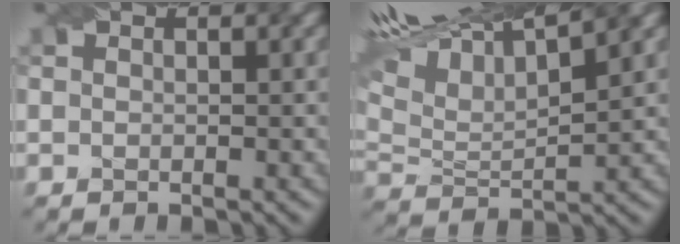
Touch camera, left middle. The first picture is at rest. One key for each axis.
{"total": 11.0, "fx": 7.8, "fy": 2.7, "fz": 7.2, "tx": -0.152, "ty": 0.039, "tz": 0.129}